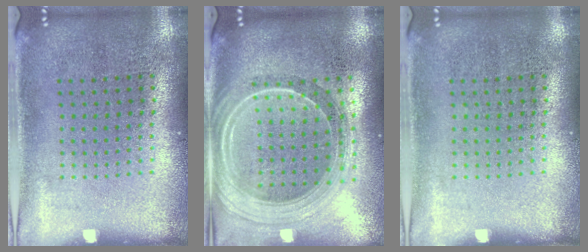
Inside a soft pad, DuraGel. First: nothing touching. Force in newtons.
{"total": 2.3, "press": 2.0, "slide": 1.1}
{"total": 0.0}